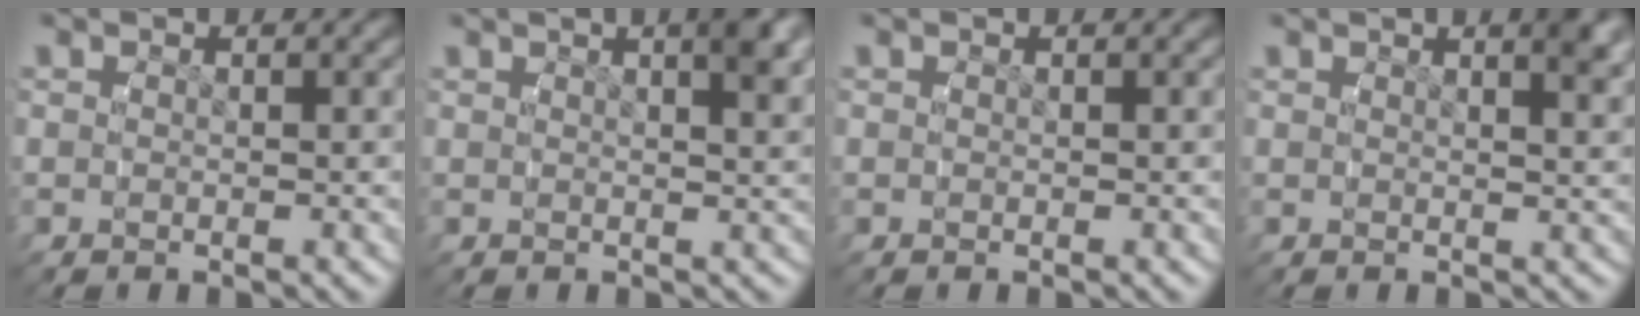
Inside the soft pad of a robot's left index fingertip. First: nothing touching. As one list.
[{"total": 2.8, "force": [1.0, 0.2, 2.6], "torque": [-0.029, 0.008, 0.016]}, {"total": 0.0}, {"total": 2.2, "force": [1.1, 0.1, 1.9], "torque": [-0.021, 0.001, 0.020]}]